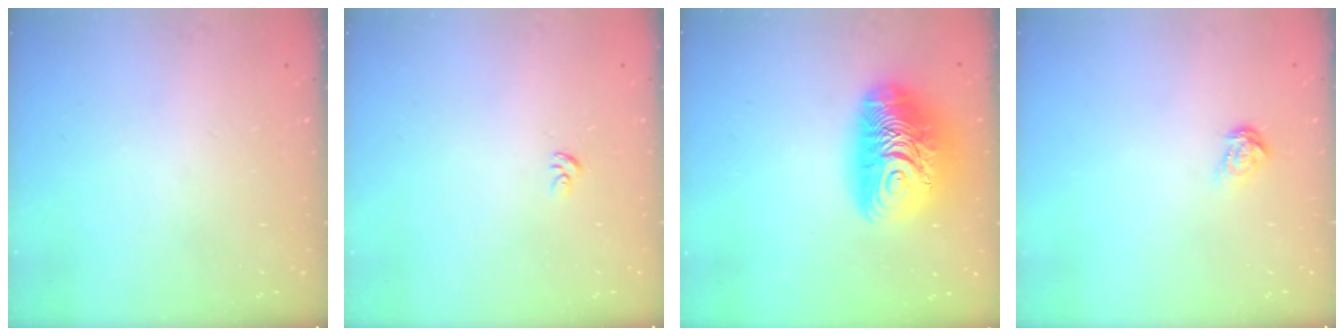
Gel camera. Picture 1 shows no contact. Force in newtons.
{"total": 2.4, "press": 2.4, "slide": 0.1}
{"total": 18.0, "press": 17.9, "slide": 1.4}
{"total": 5.0, "press": 5.0, "slide": 0.4}